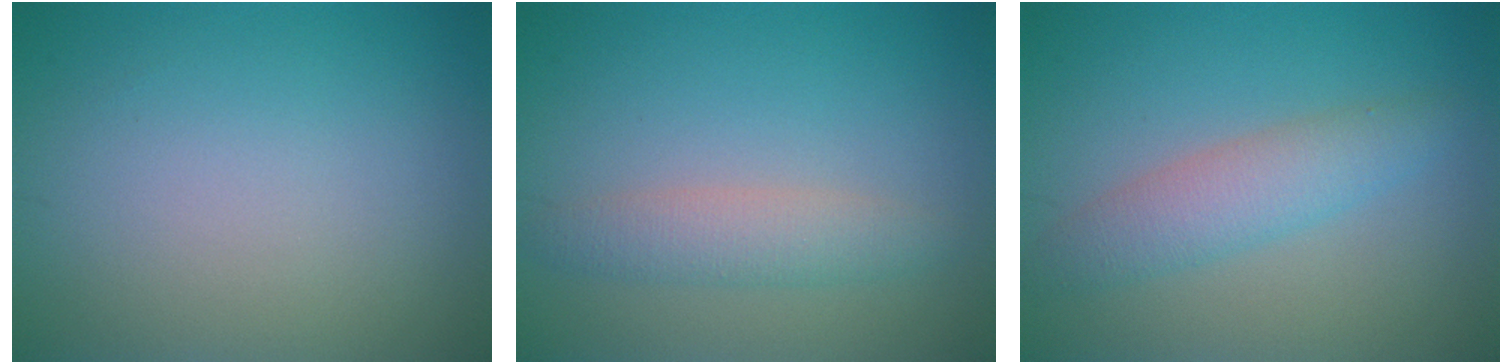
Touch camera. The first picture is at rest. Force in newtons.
{"total": 2.6, "press": 2.6, "slide": 0.1}
{"total": 3.4, "press": 3.4, "slide": 0.0}